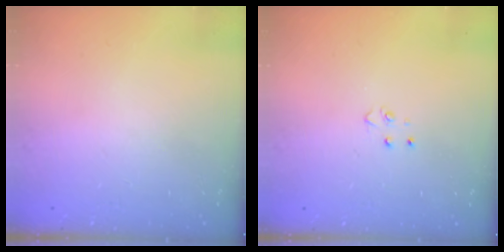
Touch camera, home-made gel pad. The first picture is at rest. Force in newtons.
{"total": 3.6, "press": 3.6, "slide": 0.4}